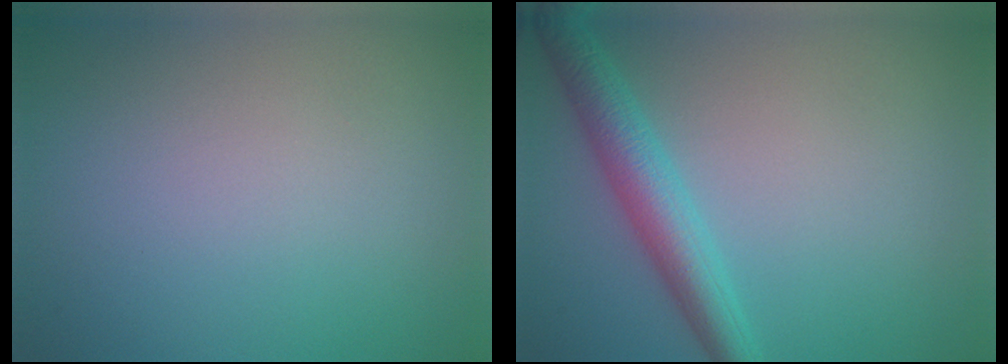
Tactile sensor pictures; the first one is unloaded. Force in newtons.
{"total": 4.3, "press": 4.3, "slide": 0.0}